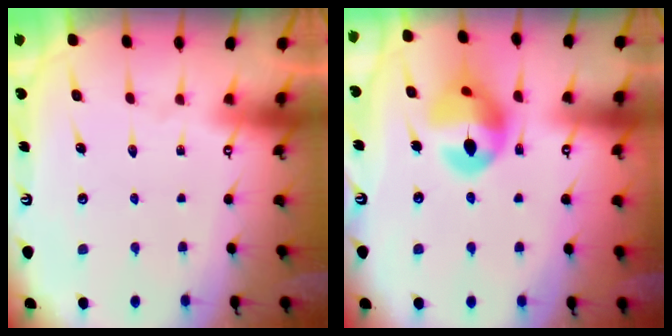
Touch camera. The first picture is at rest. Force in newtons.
{"total": 14.7, "press": 14.5, "slide": 2.1}